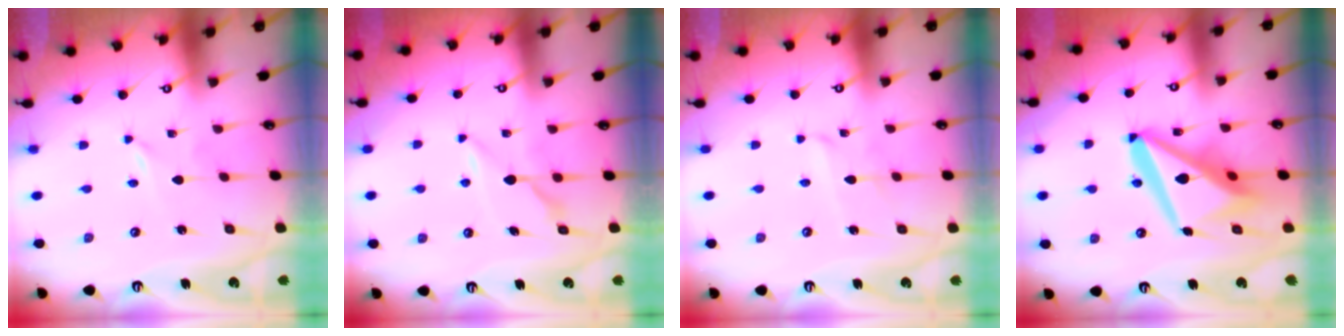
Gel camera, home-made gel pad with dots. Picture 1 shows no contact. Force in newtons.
{"total": 5.4, "press": 5.4, "slide": 0.3}
{"total": 3.5, "press": 3.5, "slide": 0.2}
{"total": 17.2, "press": 17.1, "slide": 2.1}